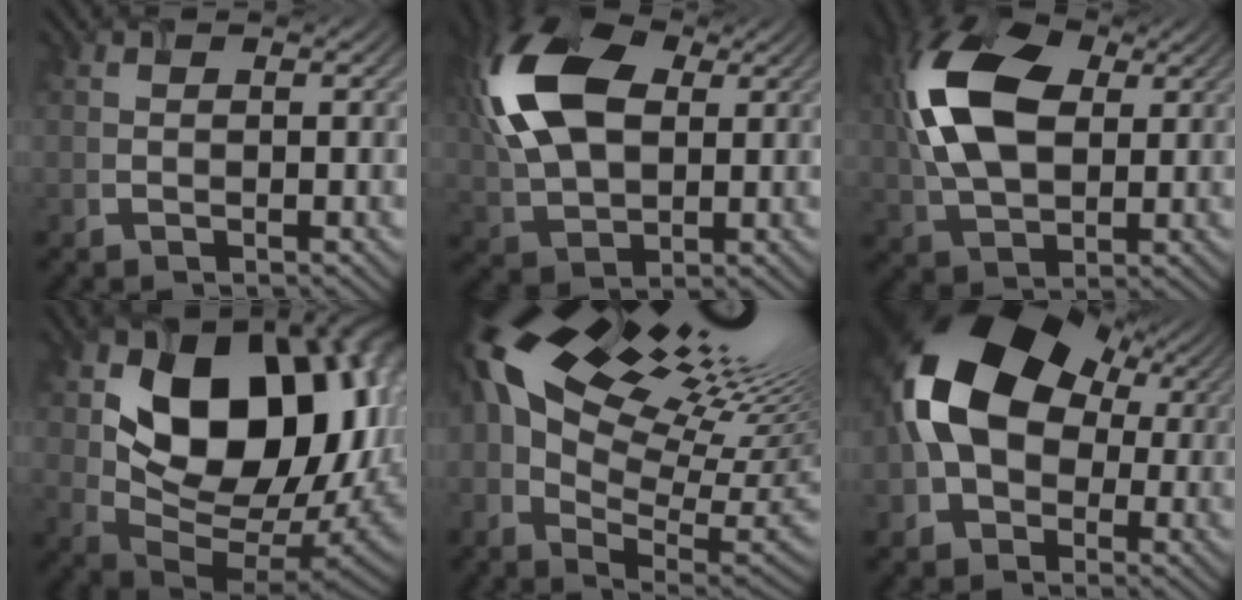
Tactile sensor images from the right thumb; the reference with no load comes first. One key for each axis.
{"total": 14.7, "fx": 3.6, "fy": 9.1, "fz": 11.1, "tx": -0.266, "ty": 0.024, "tz": 0.059}
{"total": 13.7, "fx": 2.9, "fy": 8.5, "fz": 10.4, "tx": -0.245, "ty": 0.017, "tz": 0.048}
{"total": 17.3, "fx": 3.1, "fy": 12.0, "fz": 12.0, "tx": -0.179, "ty": -0.028, "tz": 0.079}
{"total": 18.9, "fx": 7.0, "fy": 9.6, "fz": 14.7, "tx": -0.260, "ty": 0.027, "tz": 0.137}
{"total": 15.7, "fx": 1.5, "fy": 11.7, "fz": 10.4, "tx": -0.186, "ty": -0.004, "tz": 0.027}